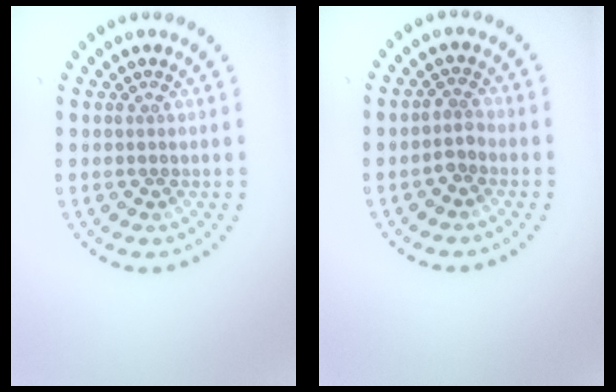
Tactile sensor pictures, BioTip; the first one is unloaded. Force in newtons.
{"total": 1.6, "press": 1.3, "slide": 0.9}